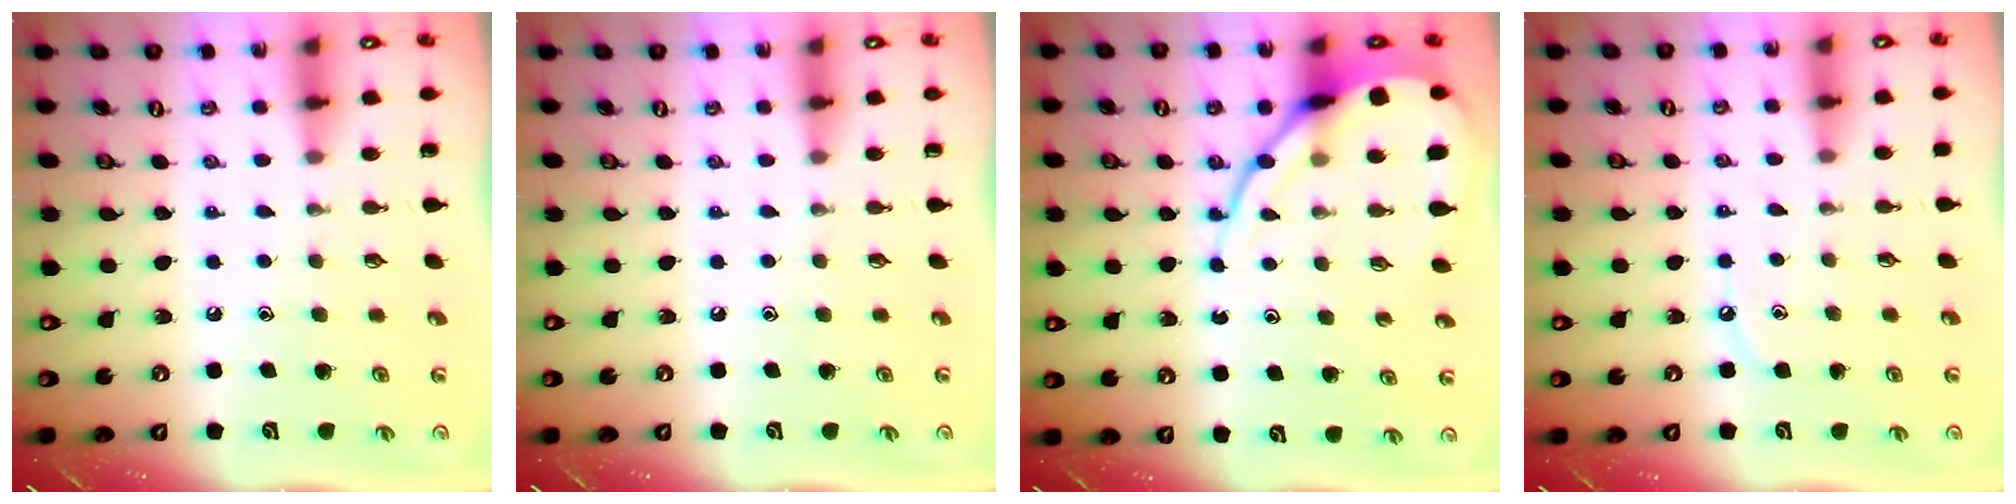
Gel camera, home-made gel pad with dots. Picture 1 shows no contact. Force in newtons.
{"total": 0.0}
{"total": 12.6, "press": 12.5, "slide": 1.1}
{"total": 4.7, "press": 4.7, "slide": 0.6}